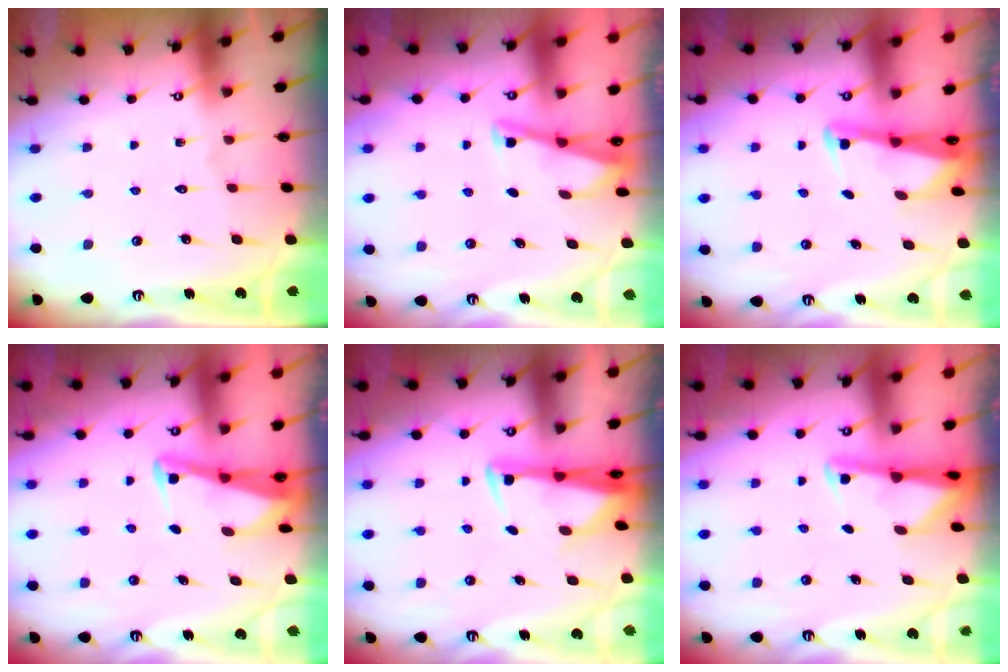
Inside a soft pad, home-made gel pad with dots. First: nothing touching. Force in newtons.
{"total": 2.9, "press": 2.9, "slide": 0.2}
{"total": 2.4, "press": 2.4, "slide": 0.3}
{"total": 2.9, "press": 2.9, "slide": 0.3}
{"total": 2.9, "press": 2.8, "slide": 0.9}
{"total": 3.6, "press": 3.5, "slide": 0.5}